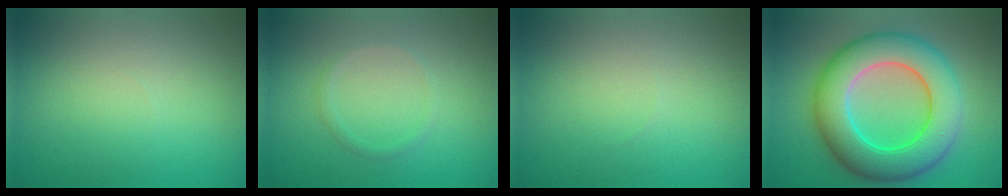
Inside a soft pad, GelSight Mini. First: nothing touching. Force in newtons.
{"total": 0.9, "press": 0.9, "slide": 0.1}
{"total": 0.0}
{"total": 10.8, "press": 10.8, "slide": 0.3}